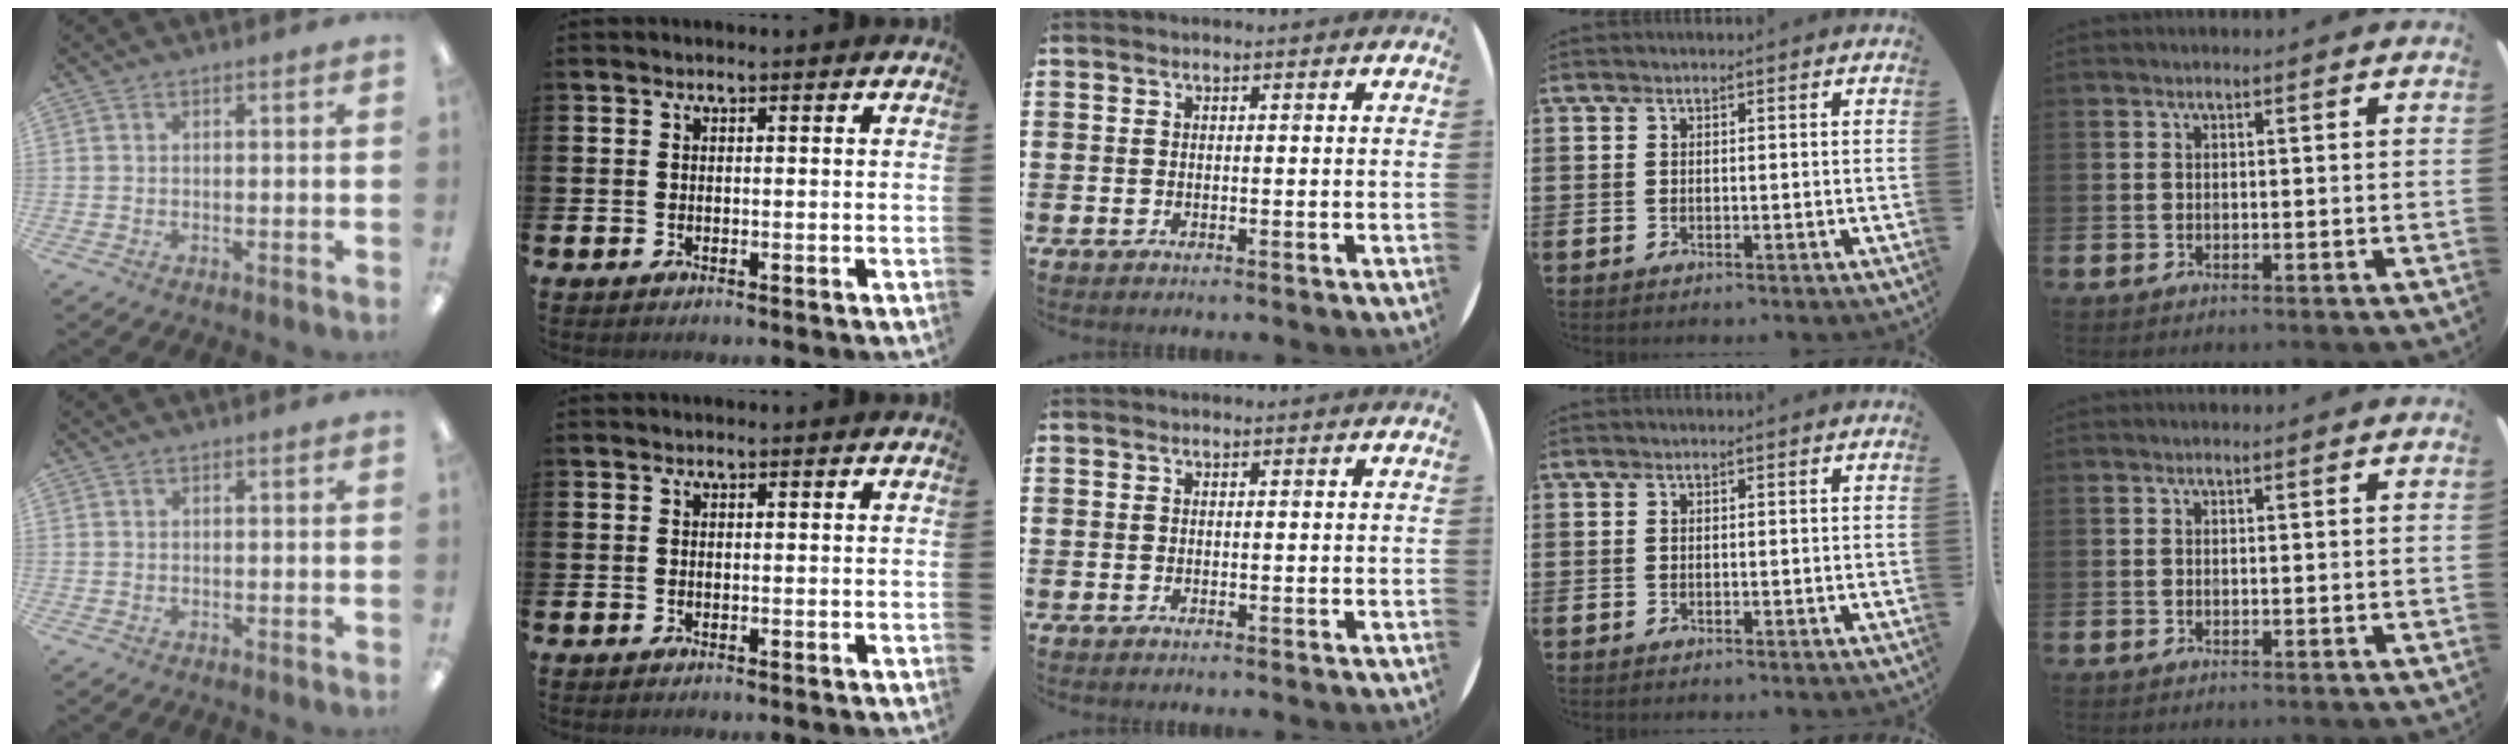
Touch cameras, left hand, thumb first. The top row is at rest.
{}